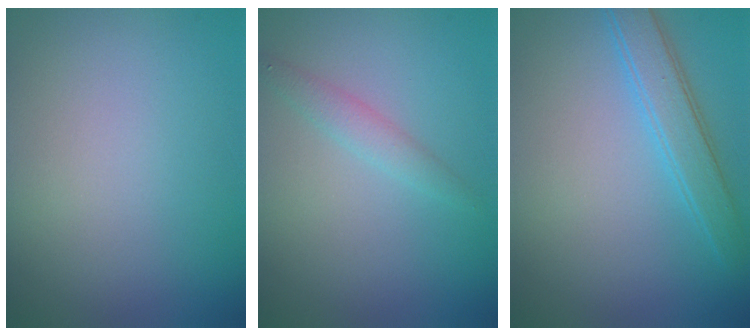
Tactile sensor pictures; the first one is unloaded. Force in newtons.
{"total": 1.5, "press": 1.5, "slide": 0.0}
{"total": 3.0, "press": 3.0, "slide": 0.0}